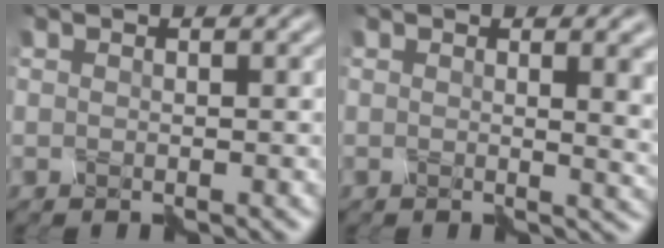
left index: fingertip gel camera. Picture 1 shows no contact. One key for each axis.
{"total": 4.4, "fx": 1.5, "fy": 1.7, "fz": 3.7, "tx": -0.018, "ty": 0.000, "tz": 0.024}